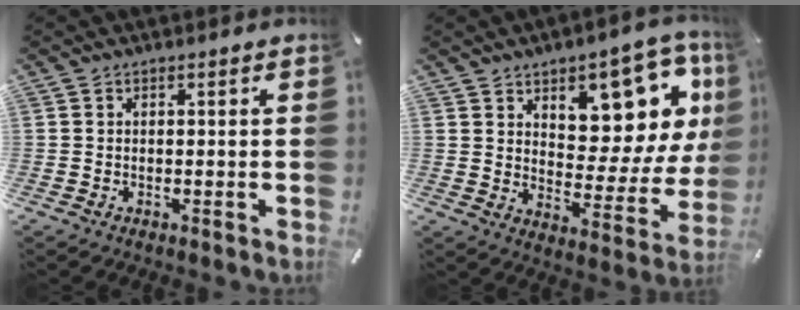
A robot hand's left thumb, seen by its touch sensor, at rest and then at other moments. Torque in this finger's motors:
{"motor_torque": [2.52, 2.49, 1.44, -1.33, 0.13]}